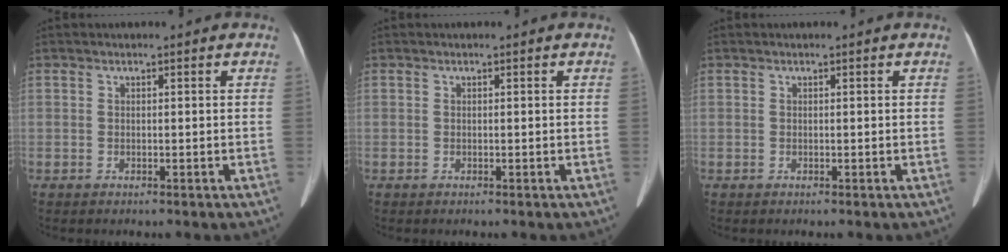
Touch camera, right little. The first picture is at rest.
{"total": 0.0}
{"total": 0.0}